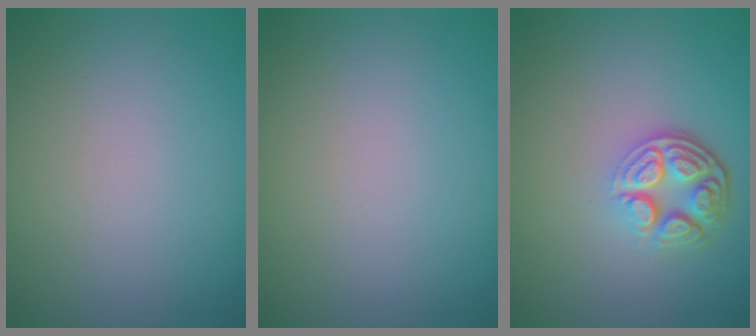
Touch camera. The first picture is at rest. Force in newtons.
{"total": 0.0}
{"total": 4.5, "press": 3.4, "slide": 3.0}